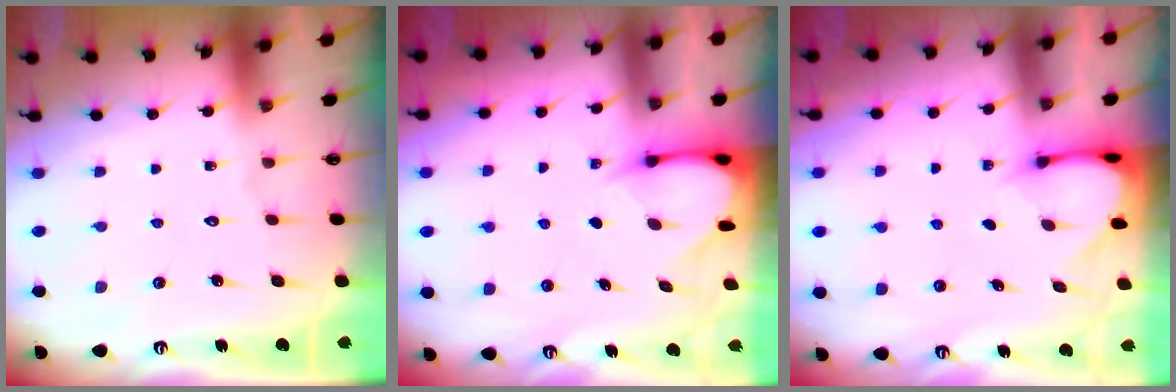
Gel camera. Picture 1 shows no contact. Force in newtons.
{"total": 4.0, "press": 4.0, "slide": 0.4}
{"total": 2.9, "press": 2.9, "slide": 0.2}